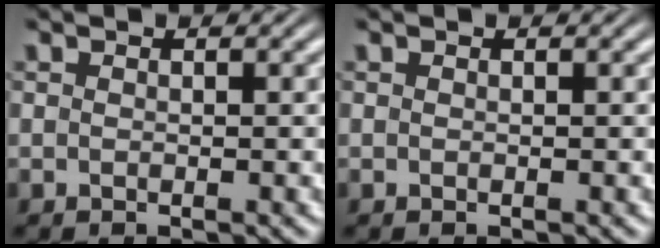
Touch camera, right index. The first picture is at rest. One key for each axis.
{"total": 0.0}